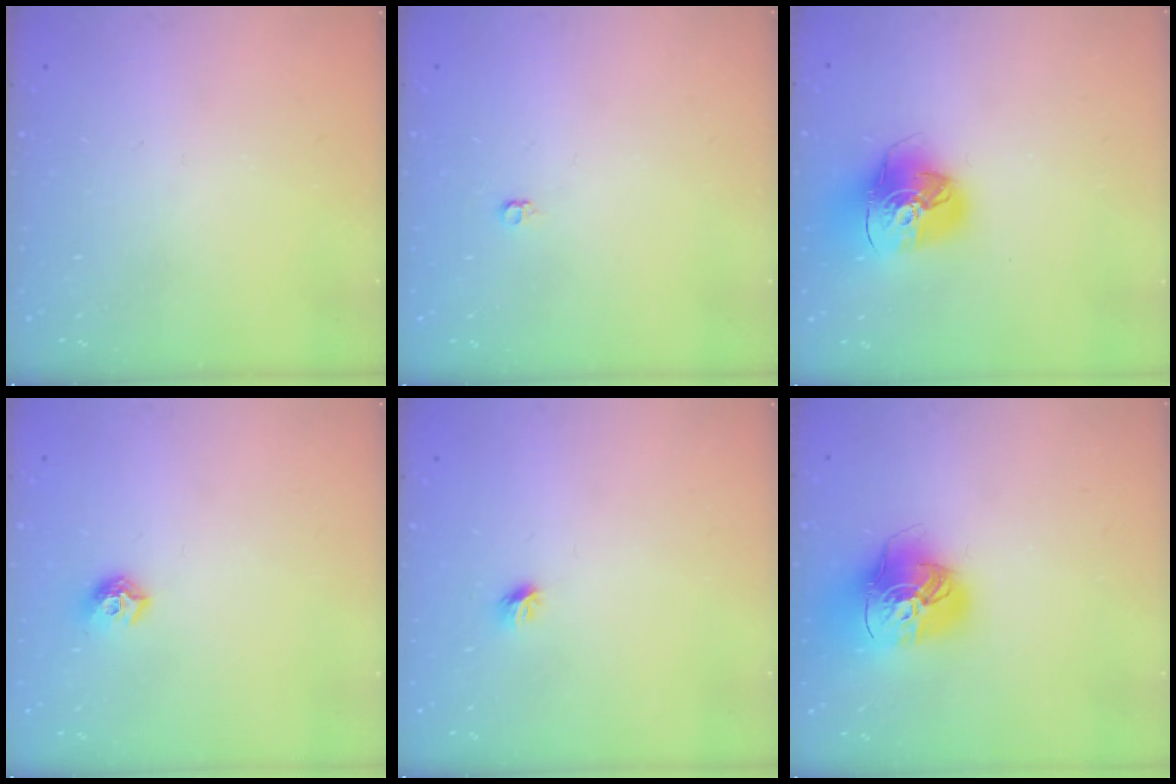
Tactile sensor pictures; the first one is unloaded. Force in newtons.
{"total": 3.9, "press": 3.9, "slide": 0.7}
{"total": 15.8, "press": 15.7, "slide": 2.1}
{"total": 7.9, "press": 7.8, "slide": 0.7}
{"total": 4.6, "press": 4.5, "slide": 0.9}
{"total": 15.8, "press": 15.7, "slide": 1.6}